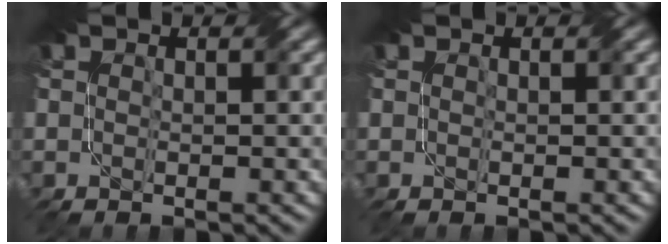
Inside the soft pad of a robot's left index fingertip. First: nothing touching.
{"total": 0.0}